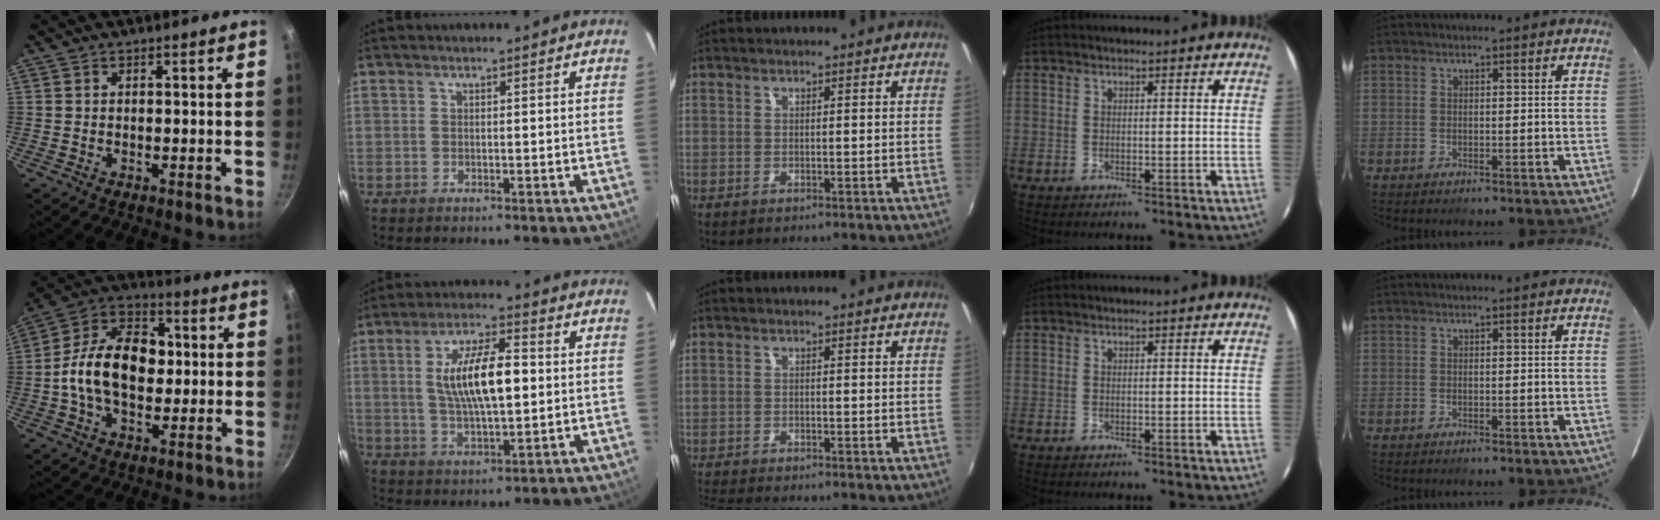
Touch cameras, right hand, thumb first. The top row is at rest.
{"thumb": {"total": 17.4, "force": [-0.2, 11.6, 13.0], "torque": [-0.186, 0.031, -0.023]}, "index": {"total": 12.7, "force": [1.3, 4.3, 11.9], "torque": [-0.218, 0.006, 0.027]}, "middle": {"total": 4.6, "force": [-4.2, -0.1, 1.7], "torque": [-0.049, -0.022, -0.077]}}